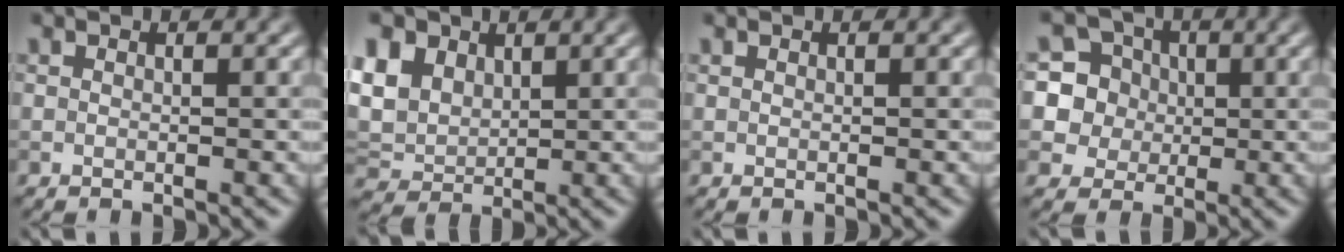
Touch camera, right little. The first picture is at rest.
{"total": 8.3, "force": [3.4, 6.0, 4.6], "torque": [-0.118, 0.025, 0.054]}
{"total": 0.0}
{"total": 10.0, "force": [2.2, 9.4, 2.7], "torque": [-0.087, 0.033, 0.040]}